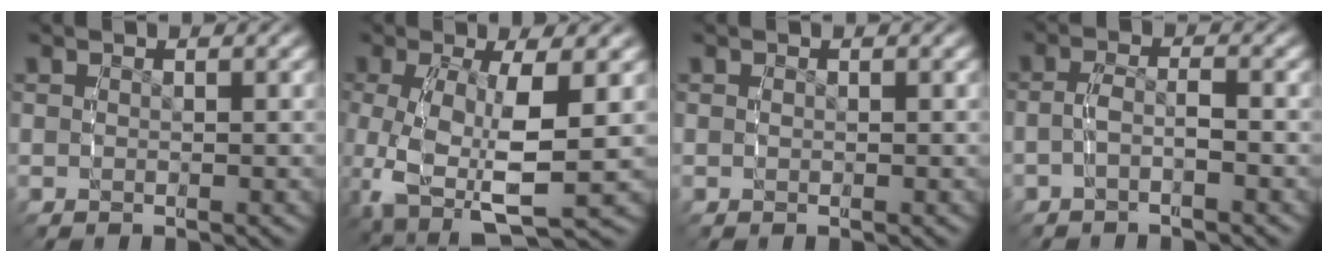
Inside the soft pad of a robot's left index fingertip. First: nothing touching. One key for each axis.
{"total": 7.4, "fx": -2.4, "fy": 4.1, "fz": 5.7, "tx": -0.144, "ty": -0.040, "tz": -0.023}
{"total": 0.0}
{"total": 2.2, "fx": -1.4, "fy": 0.9, "fz": 1.5, "tx": -0.041, "ty": -0.001, "tz": -0.028}